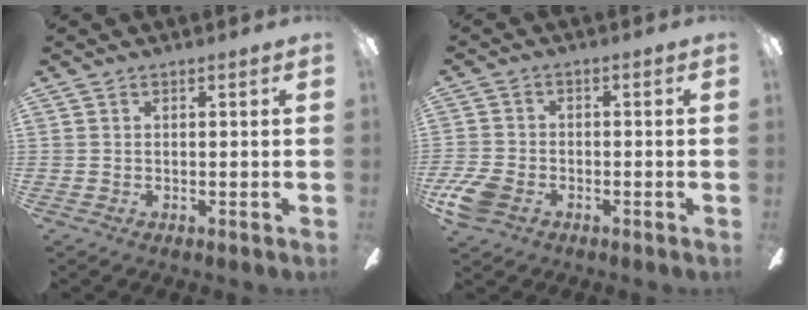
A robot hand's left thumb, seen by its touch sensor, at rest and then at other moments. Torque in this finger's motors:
{"motor_torque": [-0.02, 0.04, 0.02, 0.00, 0.03]}